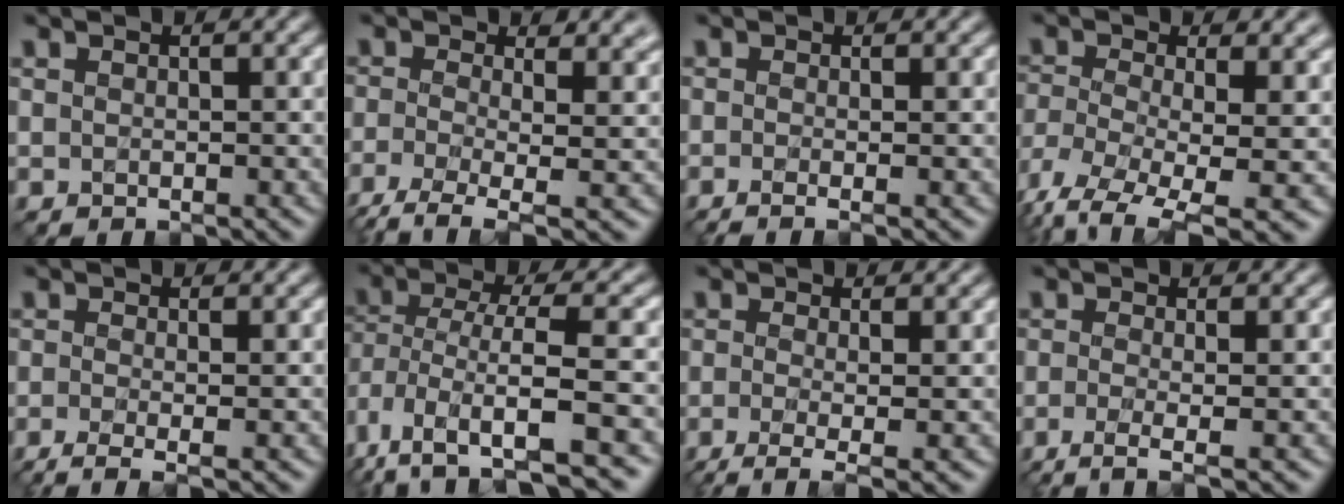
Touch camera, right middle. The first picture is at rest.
{"total": 7.9, "force": [-2.0, 3.5, 6.8], "torque": [-0.126, -0.014, -0.041]}
{"total": 2.5, "force": [-0.5, 1.1, 2.2], "torque": [-0.024, -0.011, -0.015]}
{"total": 9.9, "force": [-3.9, 4.4, 7.9], "torque": [-0.176, -0.019, -0.061]}
{"total": 3.6, "force": [-1.4, 1.2, 3.1], "torque": [-0.045, -0.010, -0.034]}
{"total": 8.6, "force": [-4.3, 3.2, 6.7], "torque": [-0.132, -0.008, -0.074]}
{"total": 5.1, "force": [-1.5, 1.7, 4.6], "torque": [-0.067, -0.010, -0.033]}
{"total": 3.6, "force": [-1.2, 1.1, 3.2], "torque": [-0.046, -0.008, -0.031]}